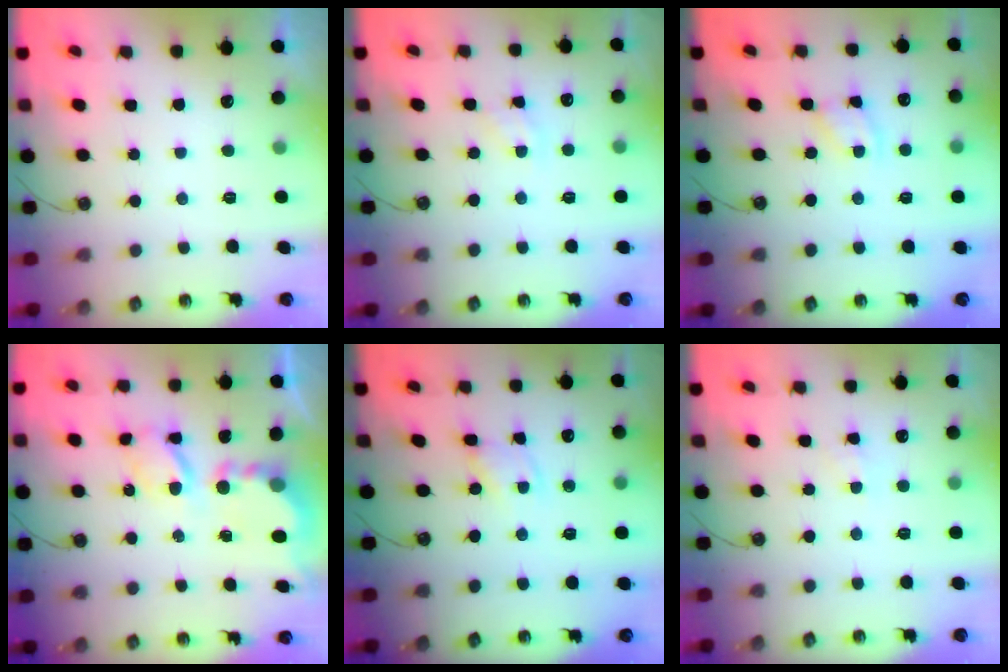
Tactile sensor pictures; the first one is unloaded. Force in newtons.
{"total": 3.2, "press": 3.1, "slide": 0.5}
{"total": 3.3, "press": 3.3, "slide": 0.2}
{"total": 6.4, "press": 6.4, "slide": 0.4}
{"total": 2.7, "press": 2.7, "slide": 0.2}
{"total": 2.8, "press": 2.8, "slide": 0.5}